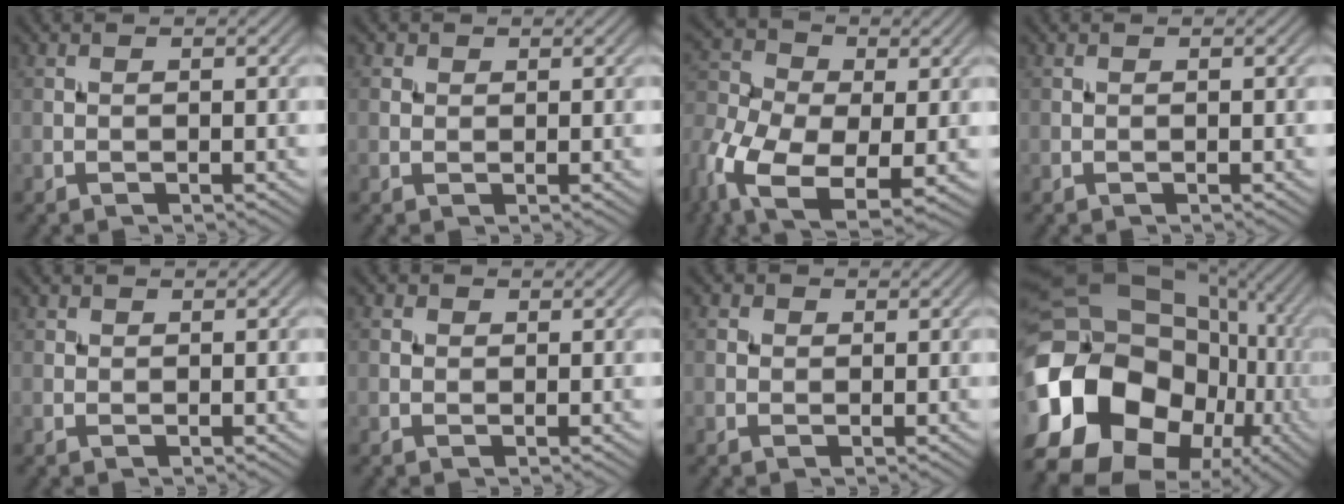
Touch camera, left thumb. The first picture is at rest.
{"total": 1.3, "force": [0.7, 1.1, 0.3], "torque": [-0.006, 0.000, 0.008]}
{"total": 13.7, "force": [-5.0, 7.7, 10.2], "torque": [-0.249, -0.018, -0.105]}
{"total": 0.0}
{"total": 0.9, "force": [0.5, 0.7, 0.2], "torque": [0.000, -0.001, 0.007]}
{"total": 1.2, "force": [0.3, 1.1, 0.4], "torque": [-0.006, 0.000, 0.000]}
{"total": 1.6, "force": [0.4, 1.4, 0.5], "torque": [-0.011, 0.000, 0.000]}
{"total": 23.5, "force": [-6.8, 18.6, 12.7], "torque": [-0.283, -0.035, -0.137]}